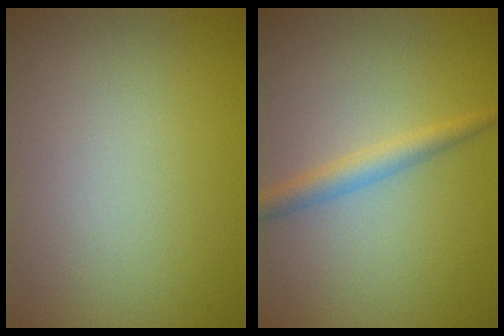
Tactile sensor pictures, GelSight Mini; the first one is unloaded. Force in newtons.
{"total": 2.2, "press": 2.2, "slide": 0.1}